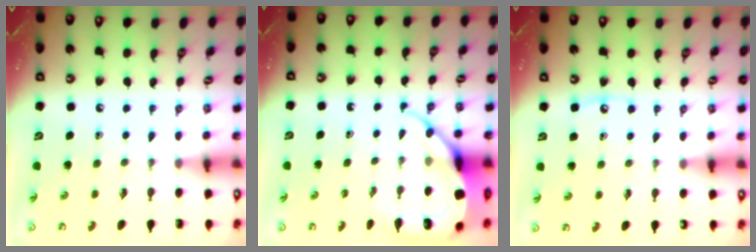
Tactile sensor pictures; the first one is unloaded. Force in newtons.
{"total": 9.2, "press": 9.2, "slide": 0.9}
{"total": 3.1, "press": 3.1, "slide": 0.5}